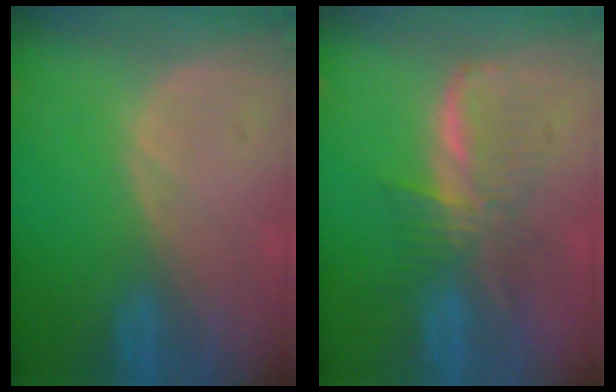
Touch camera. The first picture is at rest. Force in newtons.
{"total": 6.2, "press": 6.1, "slide": 0.6}